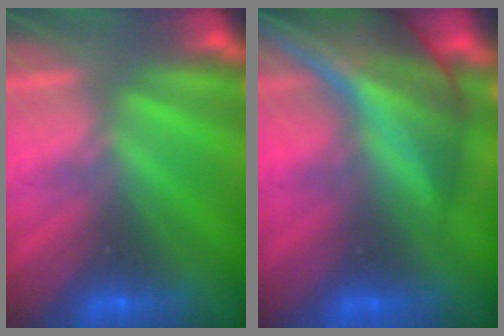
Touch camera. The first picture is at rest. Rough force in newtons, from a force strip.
{"total": 7.4}